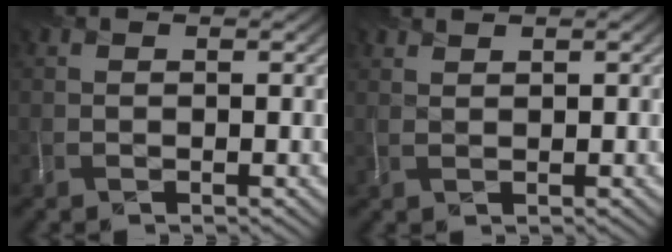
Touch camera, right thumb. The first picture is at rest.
{"total": 1.1, "force": [1.1, 0.0, -0.2], "torque": [0.001, 0.006, 0.022]}